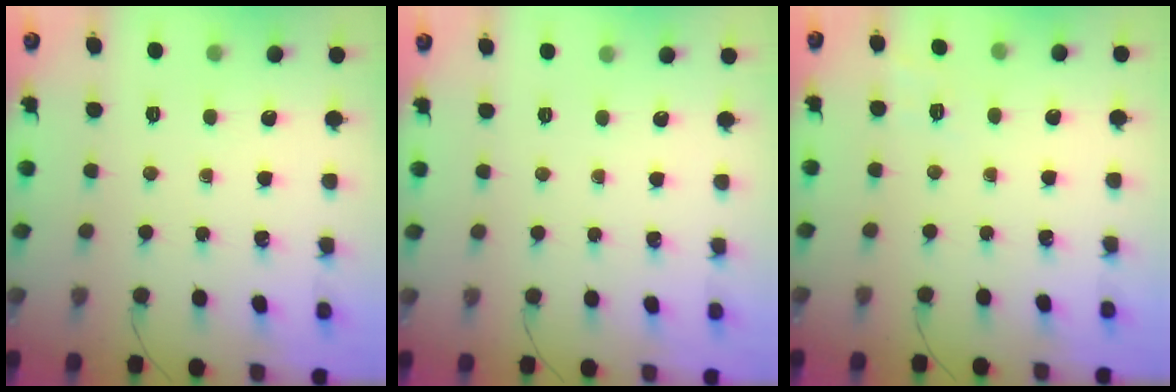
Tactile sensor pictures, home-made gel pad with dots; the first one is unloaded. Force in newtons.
{"total": 2.5, "press": 2.4, "slide": 0.5}
{"total": 5.8, "press": 5.5, "slide": 2.0}